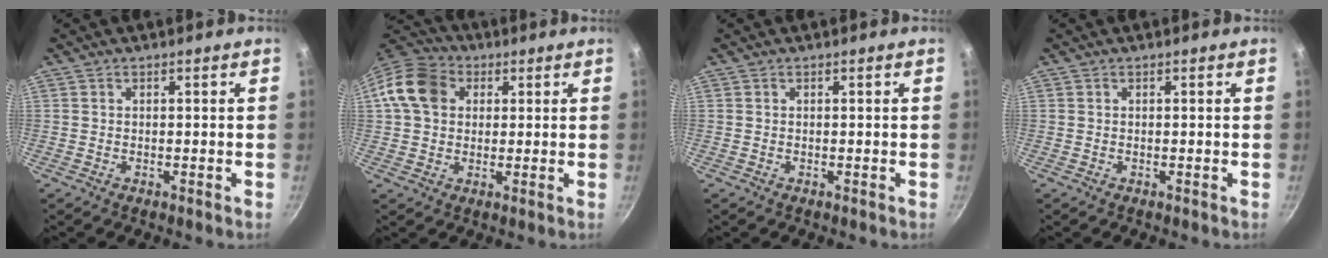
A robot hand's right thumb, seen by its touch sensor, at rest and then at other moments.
{"total": 10.8, "force": [2.4, 8.6, 6.0], "torque": [-0.089, 0.017, 0.026]}
{"total": 0.0}
{"total": 0.0}